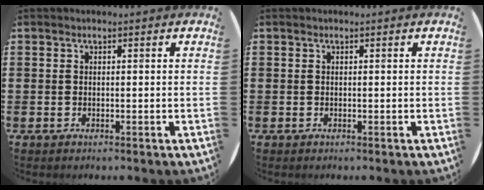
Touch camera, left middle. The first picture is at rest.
{"total": 0.0}